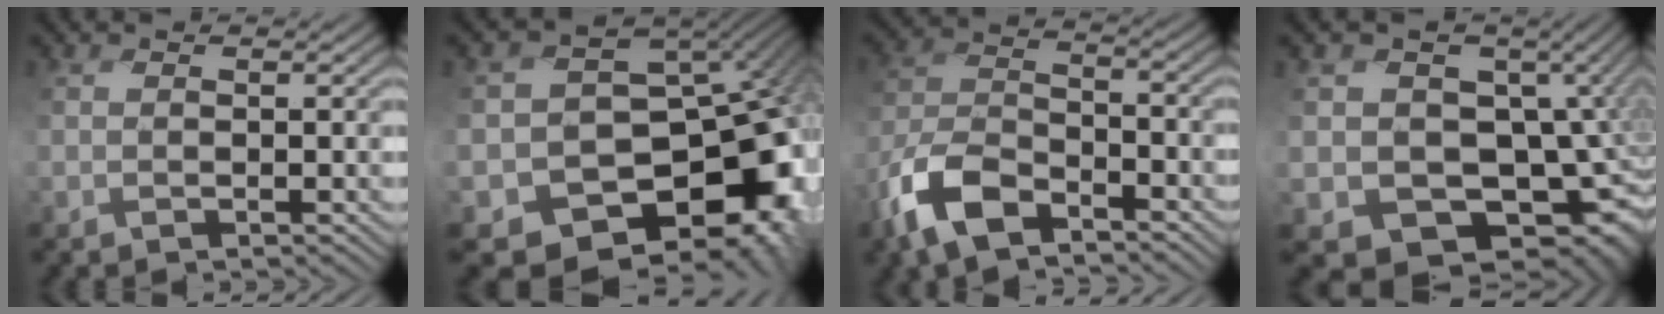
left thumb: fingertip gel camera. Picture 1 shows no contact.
{"total": 16.3, "force": [-6.2, 12.1, 9.0], "torque": [-0.117, -0.026, -0.058]}
{"total": 9.5, "force": [-6.6, 4.3, 5.3], "torque": [-0.118, -0.004, -0.150]}
{"total": 13.3, "force": [-1.5, 10.5, 8.1], "torque": [-0.116, -0.020, 0.000]}